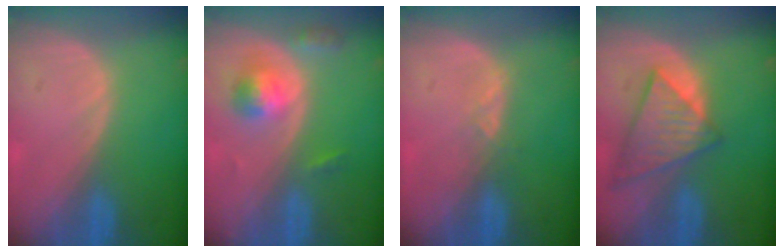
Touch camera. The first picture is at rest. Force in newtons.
{"total": 5.2, "press": 4.8, "slide": 2.1}
{"total": 1.6, "press": 1.5, "slide": 0.7}
{"total": 8.9, "press": 7.6, "slide": 4.5}